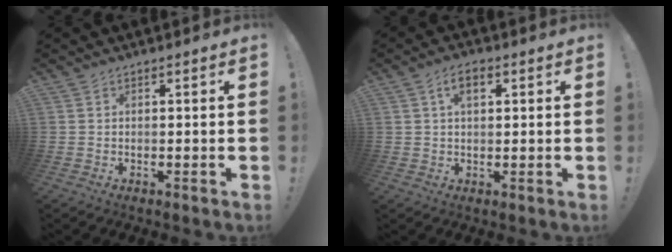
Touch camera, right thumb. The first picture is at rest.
{"total": 4.7, "force": [1.9, 2.7, 3.3], "torque": [-0.052, 0.005, 0.032]}